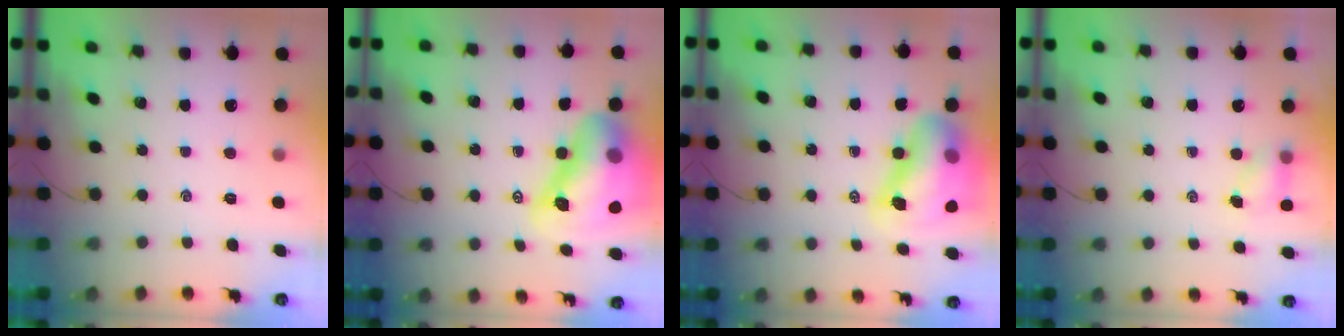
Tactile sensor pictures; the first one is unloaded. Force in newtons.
{"total": 18.1, "press": 17.4, "slide": 5.1}
{"total": 16.1, "press": 15.4, "slide": 4.7}
{"total": 4.0, "press": 3.9, "slide": 1.0}